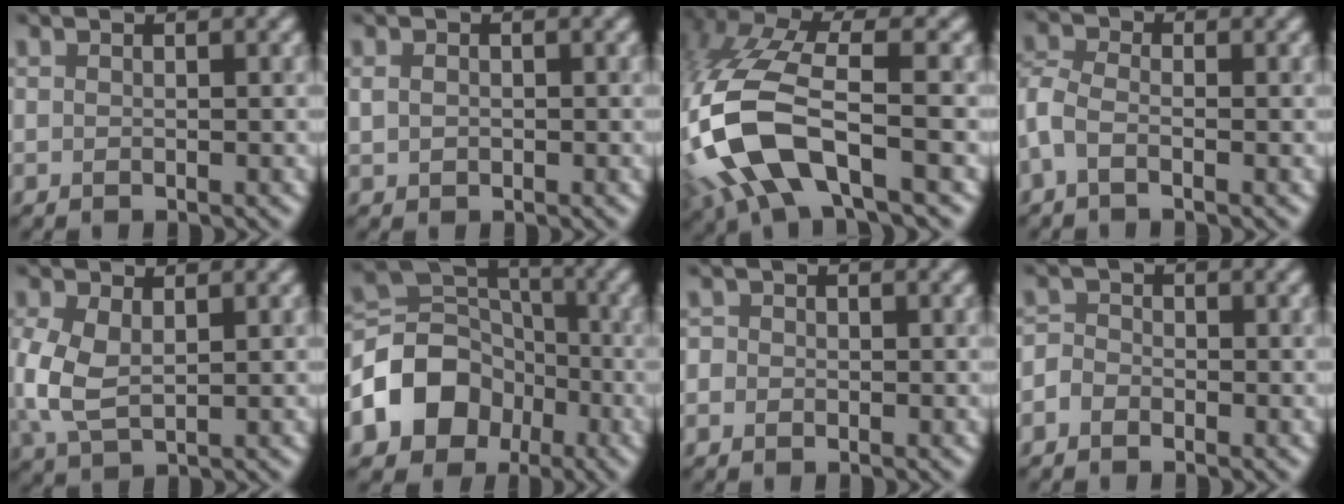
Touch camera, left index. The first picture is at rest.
{"total": 1.0, "force": [0.2, 0.8, 0.6], "torque": [-0.011, 0.000, 0.006]}
{"total": 10.7, "force": [-3.9, 4.6, 8.8], "torque": [-0.204, -0.003, -0.079]}
{"total": 2.3, "force": [-1.2, 1.2, 1.5], "torque": [-0.042, 0.003, -0.039]}
{"total": 4.0, "force": [0.2, 2.3, 3.3], "torque": [-0.087, -0.004, 0.008]}
{"total": 7.7, "force": [-3.3, 6.2, 3.3], "torque": [-0.042, 0.003, -0.069]}
{"total": 0.9, "force": [-0.1, 0.8, 0.0], "torque": [0.008, -0.003, -0.013]}
{"total": 1.3, "force": [-1.0, 0.8, 0.1], "torque": [0.001, 0.003, -0.024]}